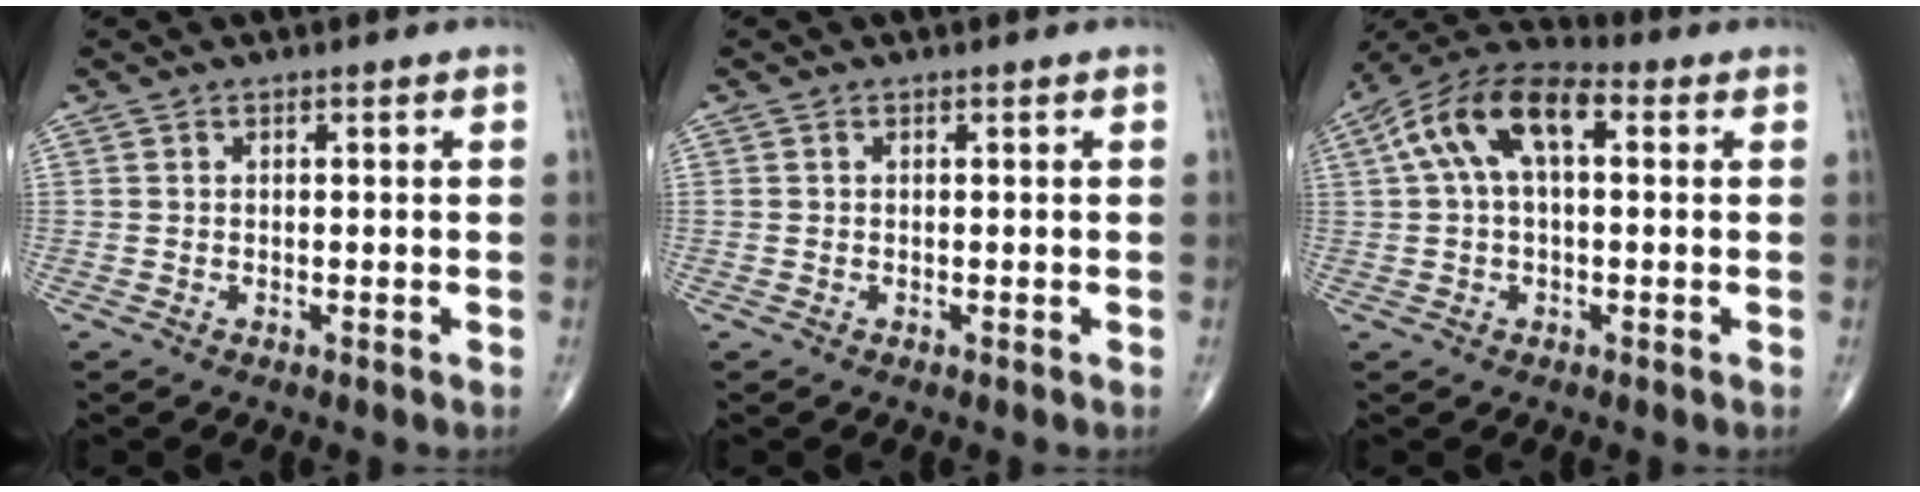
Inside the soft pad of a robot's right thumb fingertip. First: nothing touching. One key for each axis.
{"total": 0.0}
{"total": 13.3, "fx": 3.2, "fy": 6.8, "fz": 11.0, "tx": -0.208, "ty": 0.041, "tz": 0.049}